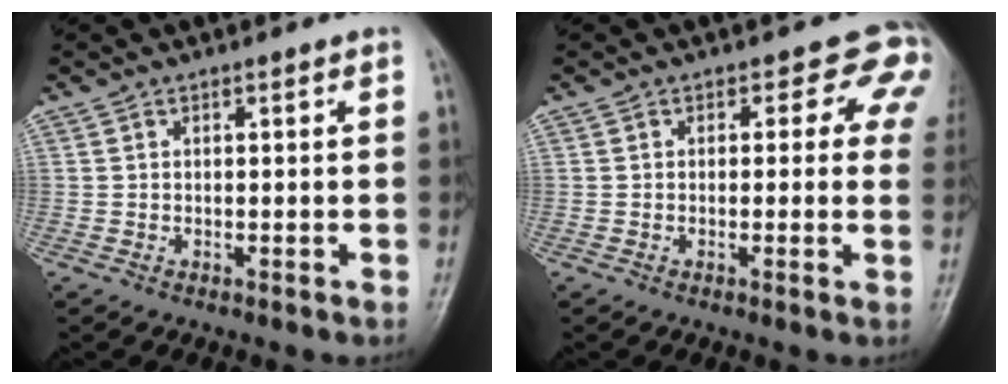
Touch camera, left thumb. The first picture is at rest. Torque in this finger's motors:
{"motor_torque": [0.23, 0.23, 0.19, 0.08, 0.08]}